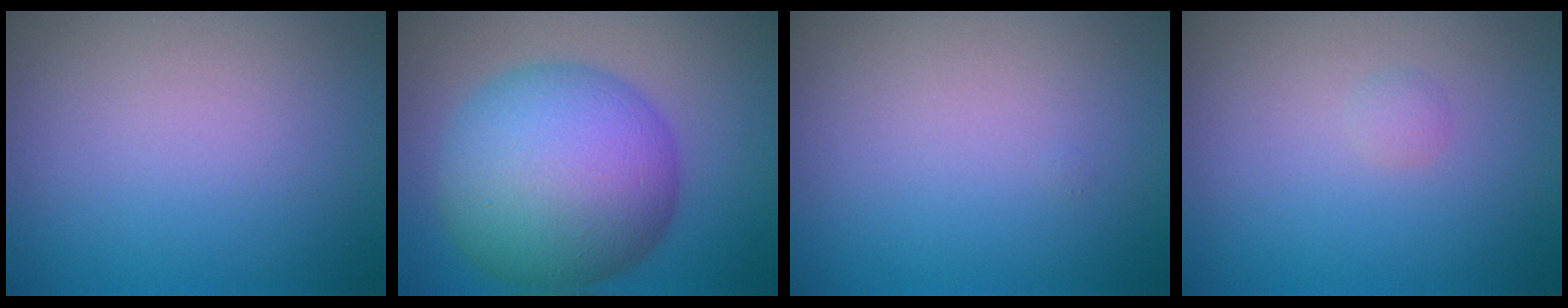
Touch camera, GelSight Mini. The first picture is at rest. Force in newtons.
{"total": 13.3, "press": 13.3, "slide": 0.1}
{"total": 0.0}
{"total": 0.6, "press": 0.6, "slide": 0.0}